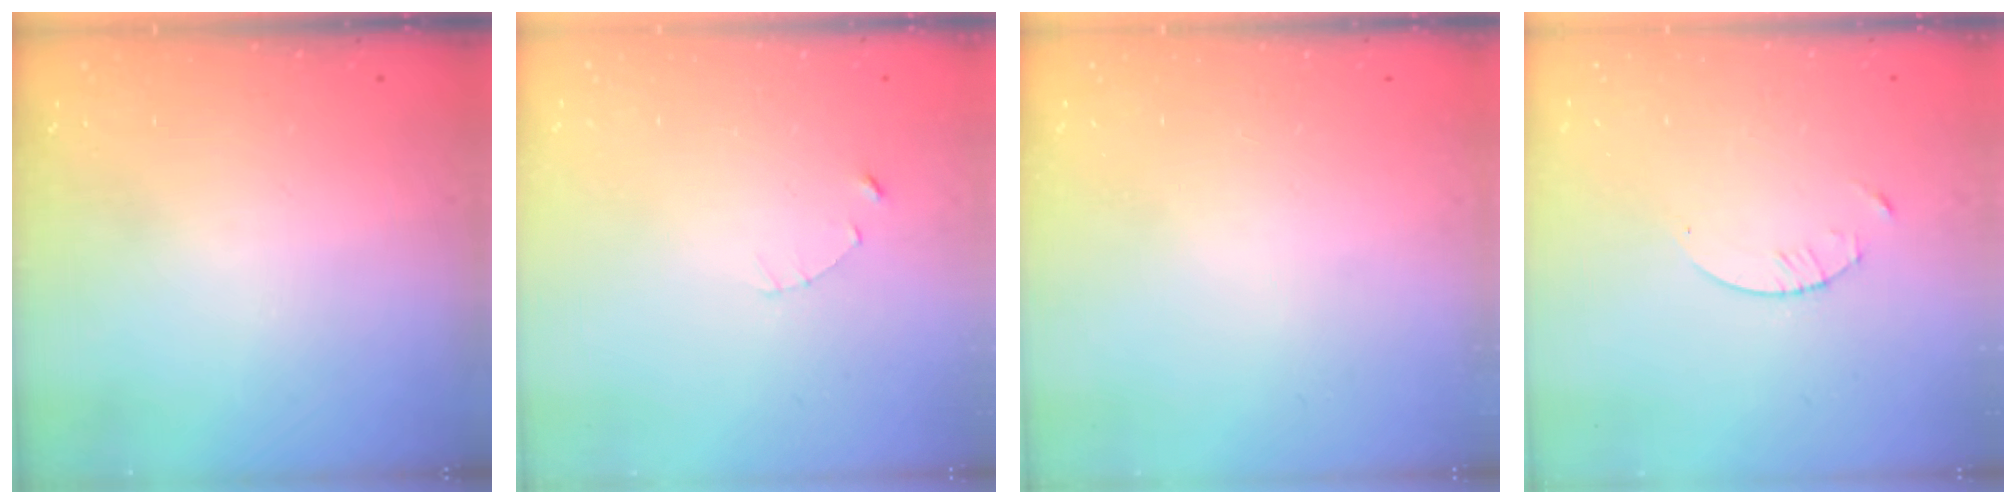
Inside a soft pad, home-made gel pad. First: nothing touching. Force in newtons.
{"total": 1.2, "press": 1.1, "slide": 0.2}
{"total": 0.0}
{"total": 1.3, "press": 1.3, "slide": 0.2}